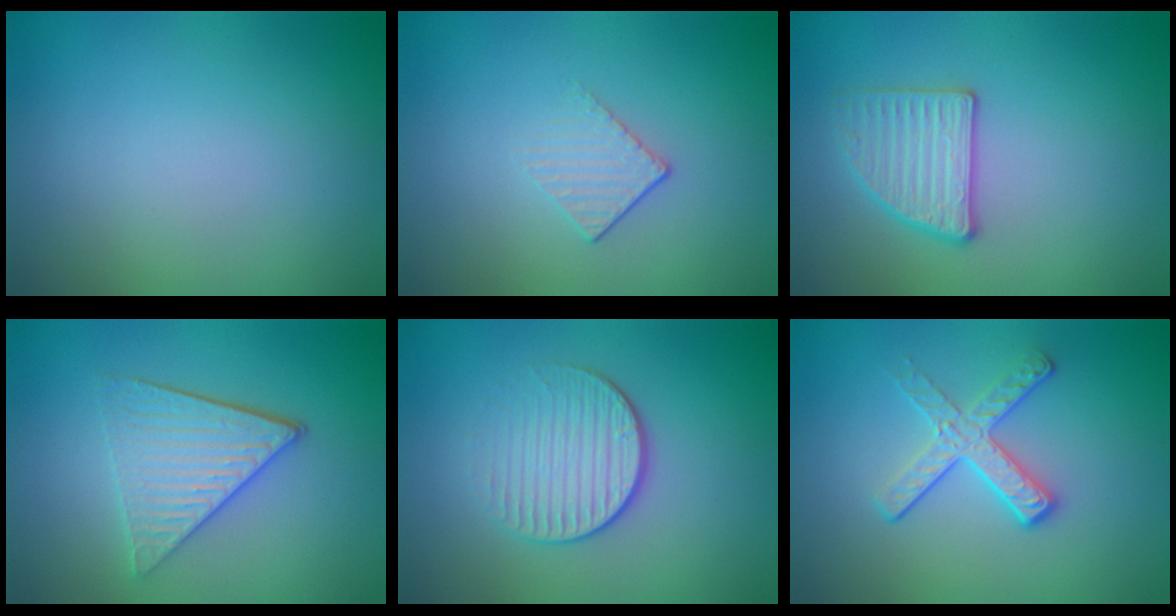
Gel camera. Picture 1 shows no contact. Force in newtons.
{"total": 1.3, "press": 0.7, "slide": 1.1}
{"total": 2.8, "press": 2.7, "slide": 0.6}
{"total": 4.3, "press": 3.4, "slide": 2.6}
{"total": 3.6, "press": 2.6, "slide": 2.5}
{"total": 3.0, "press": 2.6, "slide": 1.6}